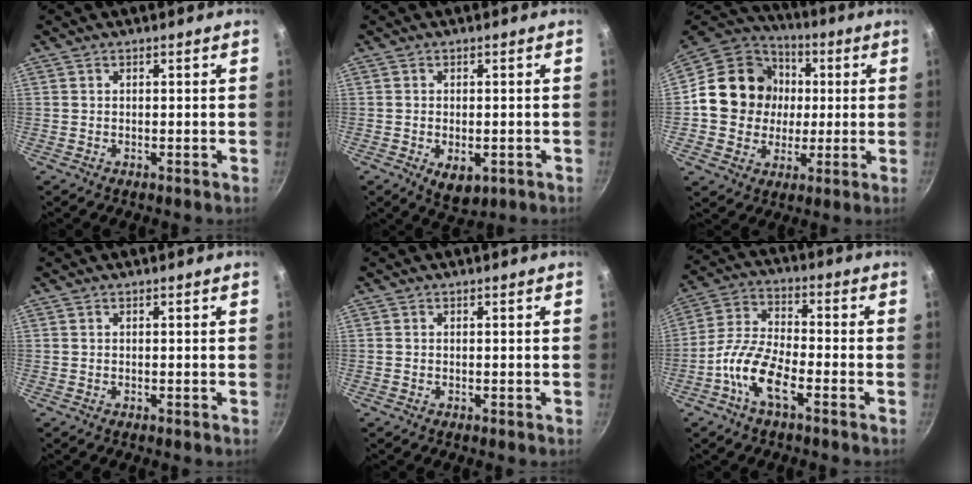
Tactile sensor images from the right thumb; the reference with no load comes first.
{"total": 5.5, "force": [-1.6, 3.3, 4.1], "torque": [-0.050, -0.002, -0.015]}
{"total": 17.2, "force": [1.1, 15.5, 7.4], "torque": [-0.101, 0.022, 0.014]}
{"total": 0.0}
{"total": 0.0}
{"total": 10.5, "force": [-4.9, 4.1, 8.3], "torque": [-0.170, 0.034, -0.107]}